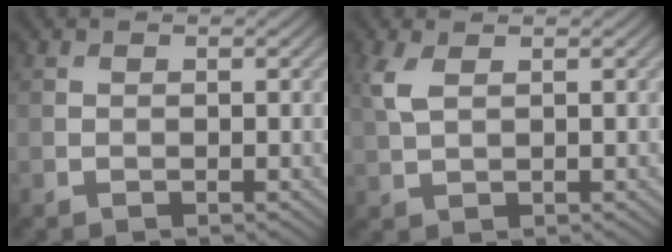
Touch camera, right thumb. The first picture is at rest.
{"total": 2.9, "force": [1.2, 1.3, 2.3], "torque": [-0.067, 0.004, 0.027]}